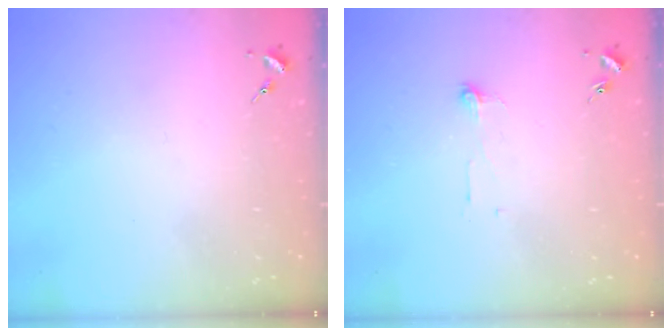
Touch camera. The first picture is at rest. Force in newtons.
{"total": 3.8, "press": 3.8, "slide": 0.3}